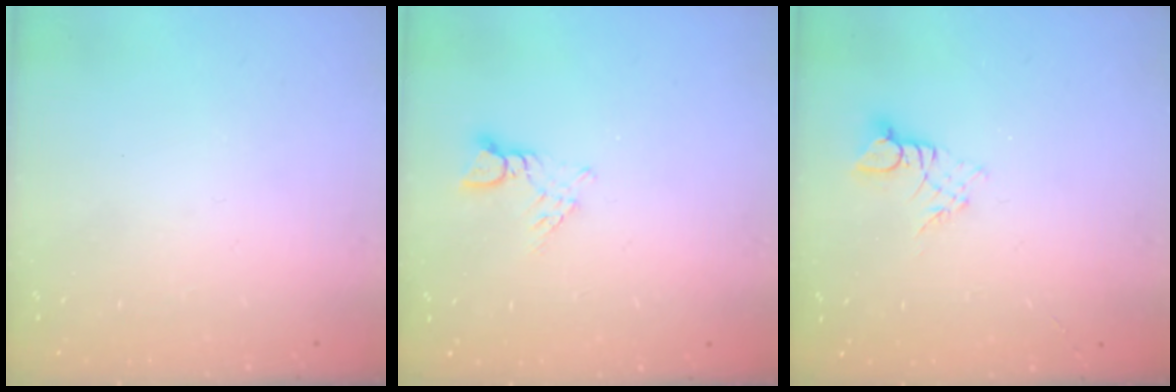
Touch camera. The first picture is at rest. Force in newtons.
{"total": 2.8, "press": 2.8, "slide": 0.3}
{"total": 2.7, "press": 2.7, "slide": 0.3}